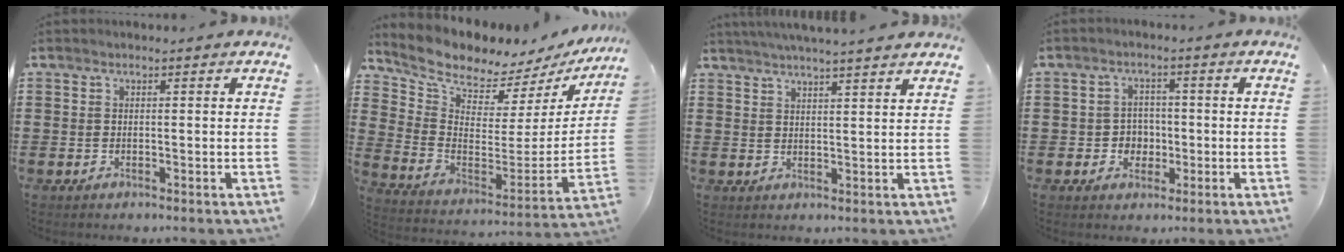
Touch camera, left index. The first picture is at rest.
{"total": 6.2, "force": [6.0, 1.0, 0.8], "torque": [-0.060, -0.065, 0.100]}
{"total": 3.3, "force": [3.1, -0.8, 0.8], "torque": [-0.027, -0.015, 0.054]}
{"total": 3.3, "force": [-0.8, 3.0, 1.1], "torque": [-0.025, 0.002, -0.022]}